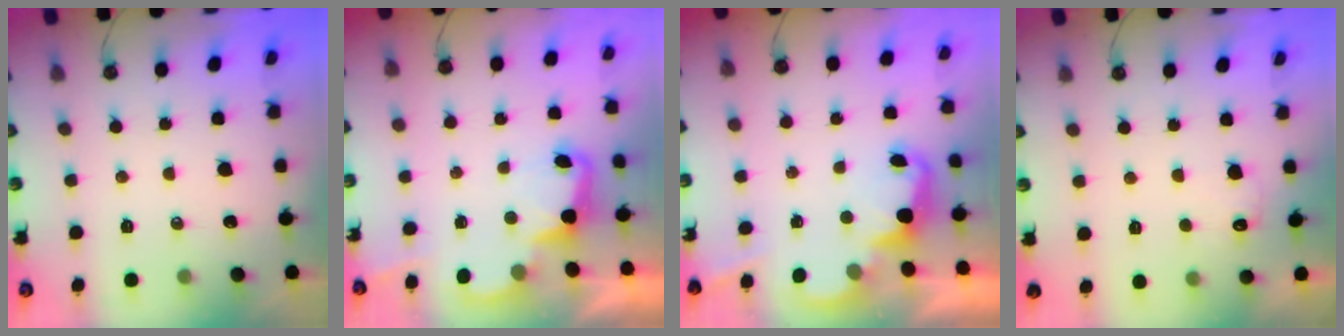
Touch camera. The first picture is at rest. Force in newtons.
{"total": 3.2, "press": 3.1, "slide": 0.6}
{"total": 2.4, "press": 2.4, "slide": 0.5}
{"total": 4.9, "press": 4.7, "slide": 1.1}